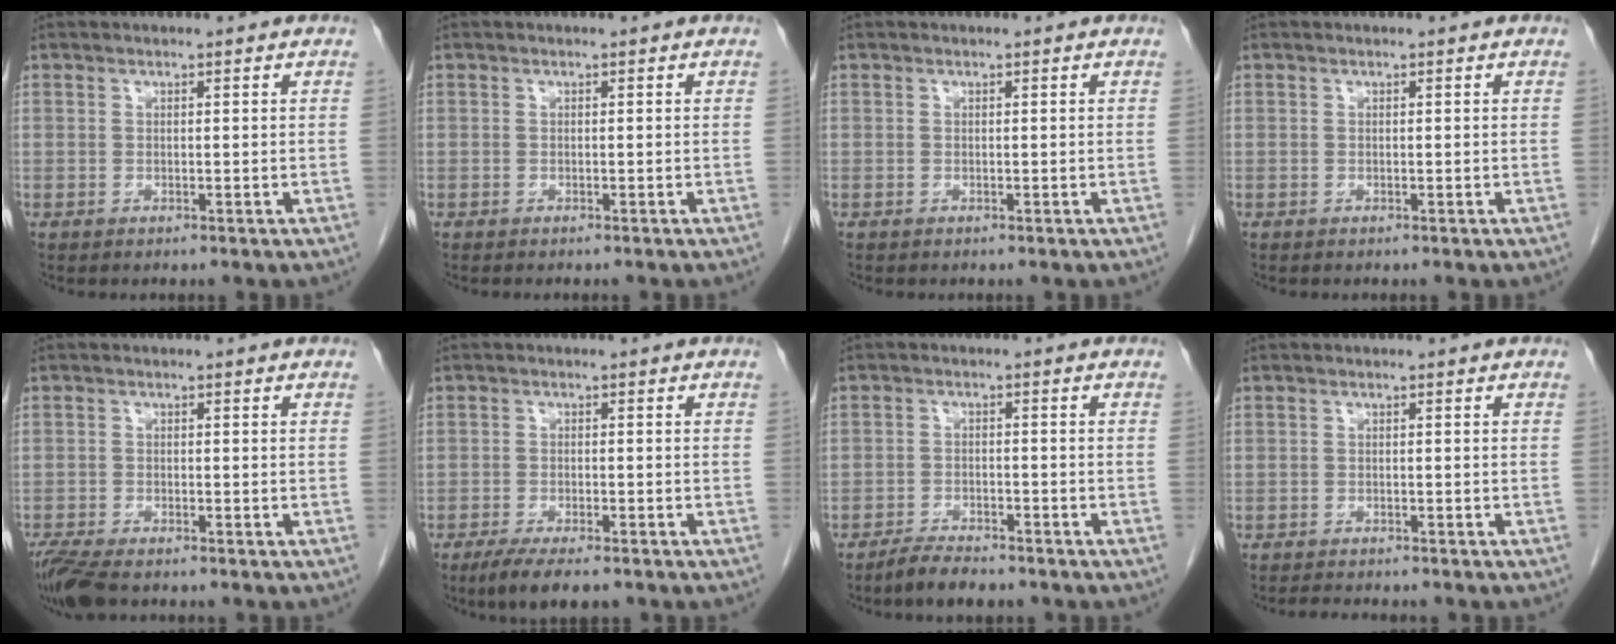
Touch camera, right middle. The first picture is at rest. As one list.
[{"total": 1.0, "force": [-0.9, -0.1, 0.5], "torque": [0.001, 0.003, -0.010]}, {"total": 0.0}, {"total": 0.0}, {"total": 5.5, "force": [-4.5, 1.1, 3.0], "torque": [-0.064, -0.018, -0.081]}, {"total": 6.5, "force": [-4.9, 1.4, 4.0], "torque": [-0.067, -0.014, -0.075]}, {"total": 4.4, "force": [-3.8, 0.9, 1.9], "torque": [-0.041, -0.008, -0.067]}, {"total": 4.1, "force": [-3.6, 0.7, 1.7], "torque": [-0.026, -0.007, -0.048]}]